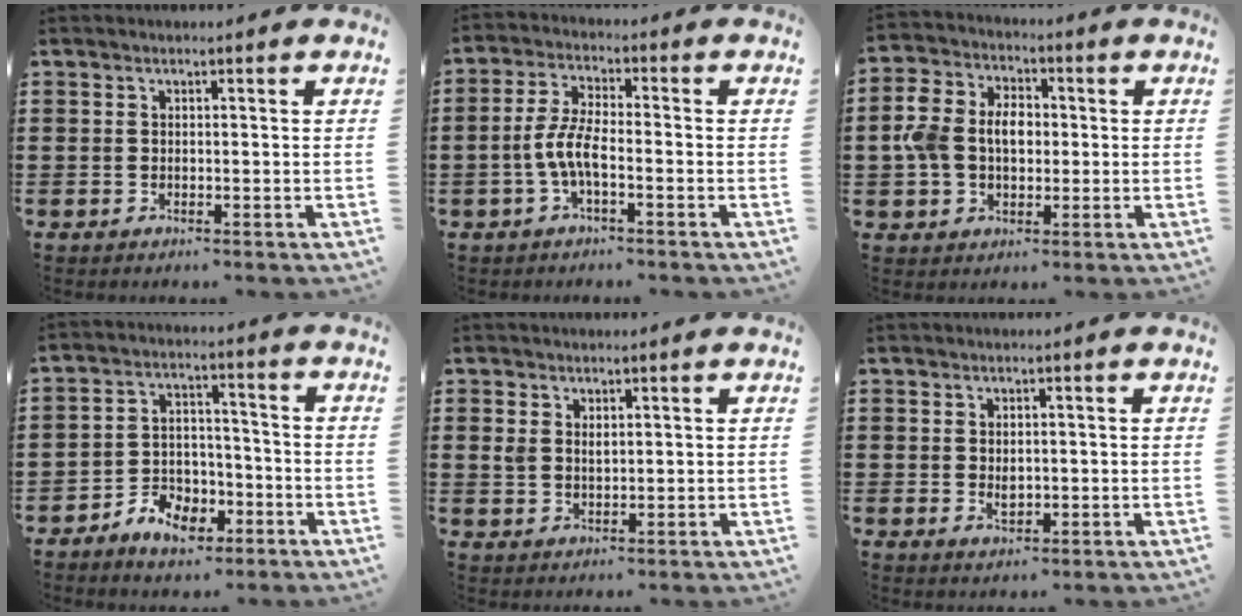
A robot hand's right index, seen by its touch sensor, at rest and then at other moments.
{"total": 5.4, "force": [-1.9, 1.6, 4.8], "torque": [-0.118, -0.008, -0.044]}
{"total": 7.1, "force": [-0.2, 5.4, 4.6], "torque": [-0.127, 0.007, -0.013]}
{"total": 5.9, "force": [-3.9, 3.7, 2.3], "torque": [-0.048, 0.017, -0.074]}
{"total": 1.8, "force": [0.9, 1.2, 1.0], "torque": [-0.022, 0.005, 0.017]}
{"total": 1.7, "force": [0.1, 1.1, 1.3], "torque": [-0.019, 0.001, 0.000]}